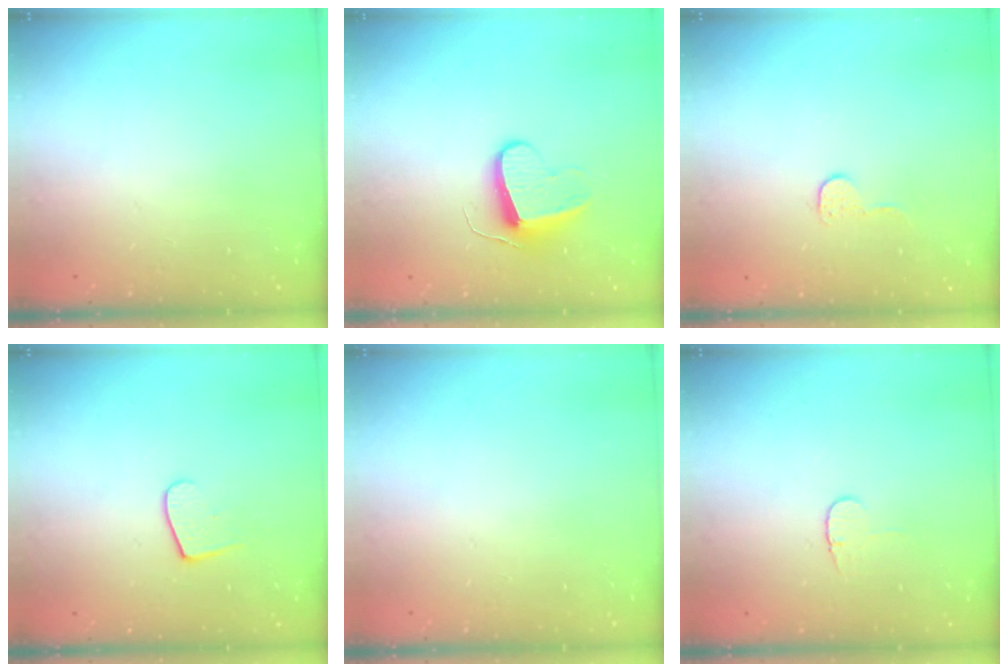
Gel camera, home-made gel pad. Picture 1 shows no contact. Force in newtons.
{"total": 9.4, "press": 9.4, "slide": 0.9}
{"total": 5.7, "press": 5.7, "slide": 0.2}
{"total": 6.7, "press": 6.7, "slide": 0.6}
{"total": 0.5, "press": 0.5, "slide": 0.1}
{"total": 3.7, "press": 3.6, "slide": 0.4}